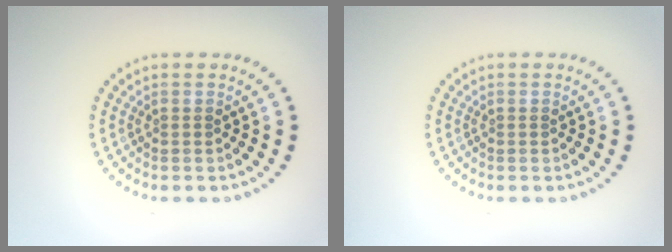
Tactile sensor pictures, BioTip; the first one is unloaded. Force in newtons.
{"total": 0.0}